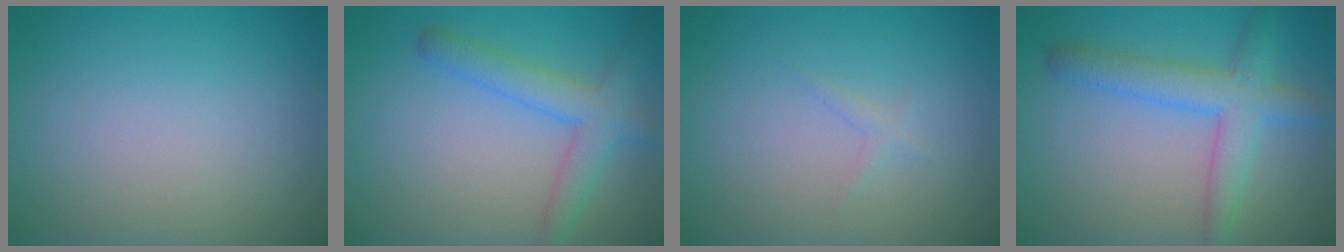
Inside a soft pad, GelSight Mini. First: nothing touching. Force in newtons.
{"total": 3.7, "press": 3.7, "slide": 0.2}
{"total": 0.7, "press": 0.7, "slide": 0.0}
{"total": 4.6, "press": 4.6, "slide": 0.1}